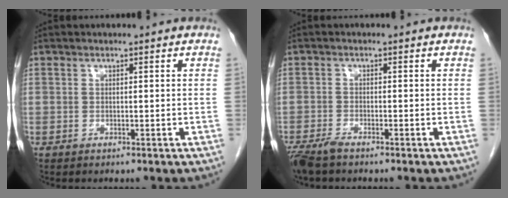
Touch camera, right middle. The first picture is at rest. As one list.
[{"total": 3.3, "force": [-2.7, 0.5, 1.9], "torque": [-0.039, -0.009, -0.051]}]